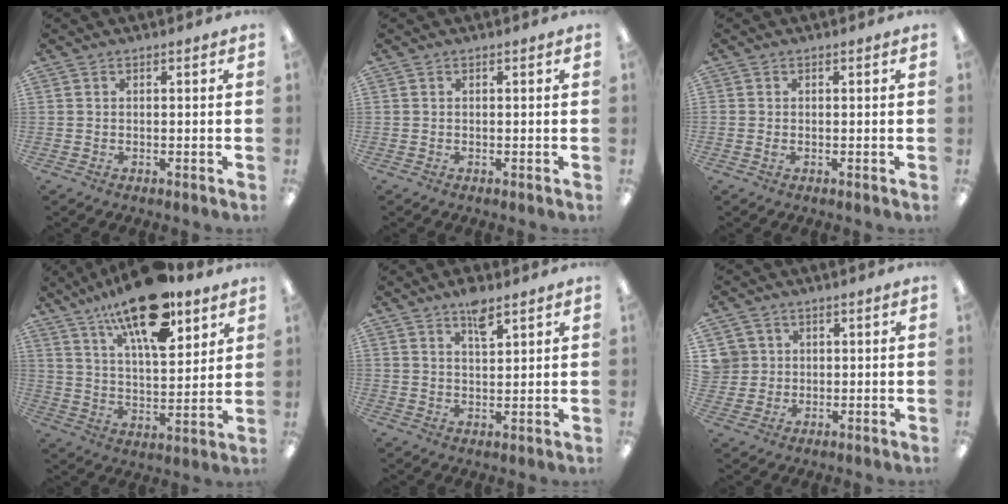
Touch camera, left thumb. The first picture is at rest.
{"total": 0.0}
{"total": 0.6, "force": [-0.1, 0.4, 0.5], "torque": [-0.010, 0.000, -0.002]}
{"total": 20.0, "force": [13.5, 7.6, 12.6], "torque": [-0.208, -0.068, 0.225]}
{"total": 5.7, "force": [4.1, 1.8, 3.5], "torque": [-0.046, -0.022, 0.067]}
{"total": 4.7, "force": [1.3, 4.6, 0.1], "torque": [-0.012, 0.007, 0.027]}